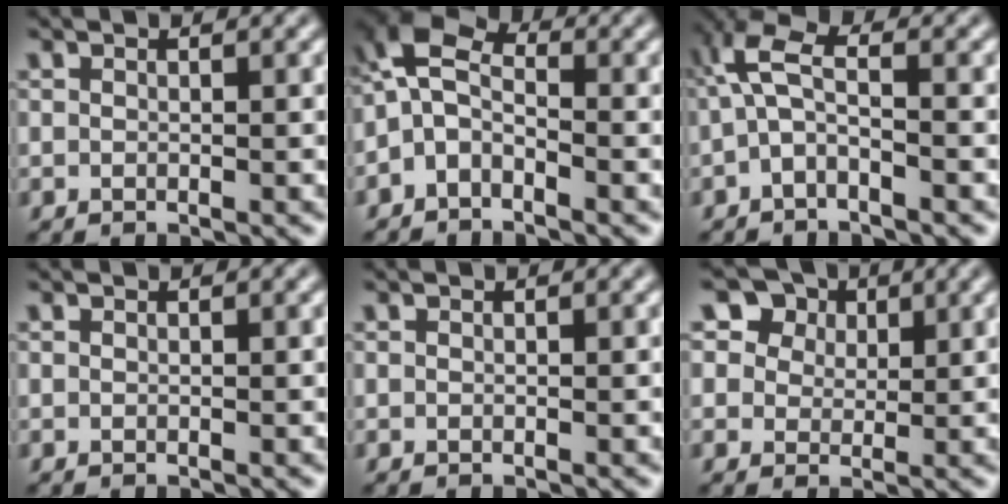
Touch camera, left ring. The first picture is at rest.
{"total": 4.7, "force": [-1.1, 2.9, 3.5], "torque": [-0.075, 0.016, -0.039]}
{"total": 3.5, "force": [-0.7, 1.4, 3.2], "torque": [-0.076, 0.015, -0.025]}
{"total": 0.0}
{"total": 0.0}
{"total": 6.7, "force": [4.0, 4.8, 2.6], "torque": [-0.061, 0.006, 0.056]}